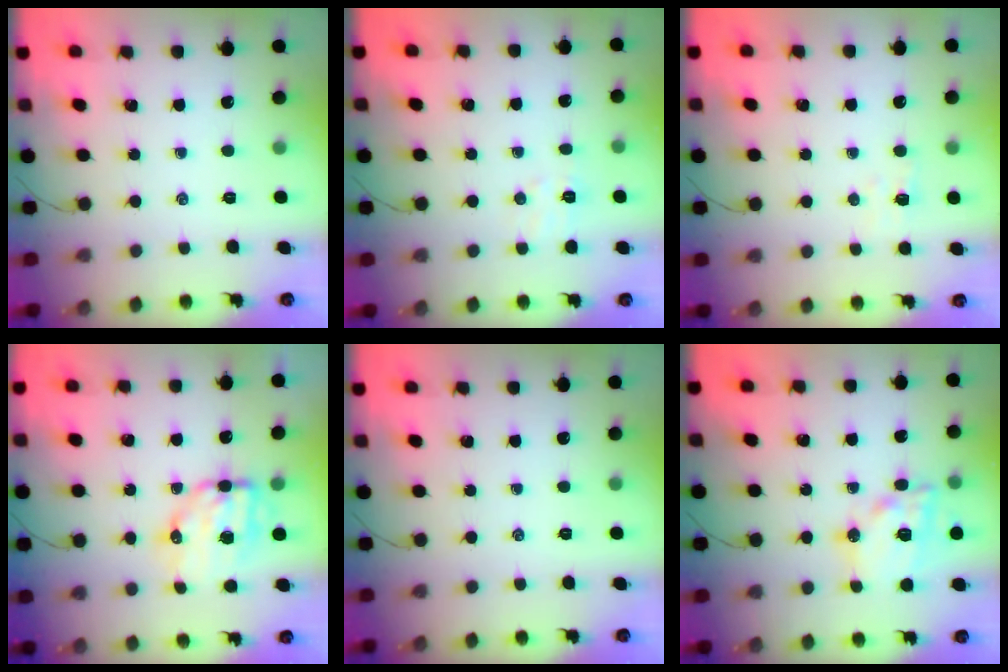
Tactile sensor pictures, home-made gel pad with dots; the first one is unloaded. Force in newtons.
{"total": 4.5, "press": 4.4, "slide": 1.0}
{"total": 3.2, "press": 3.0, "slide": 0.9}
{"total": 9.4, "press": 9.1, "slide": 2.2}
{"total": 0.0}
{"total": 16.4, "press": 16.2, "slide": 2.7}